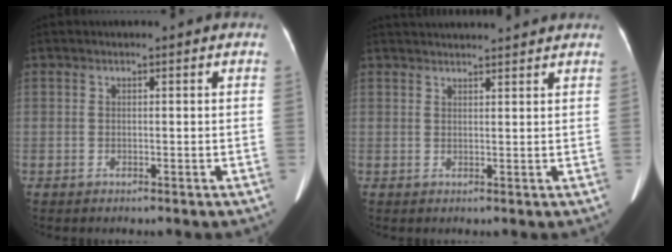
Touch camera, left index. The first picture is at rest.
{"total": 9.3, "force": [8.8, 0.3, 2.7], "torque": [-0.039, 0.031, 0.112]}